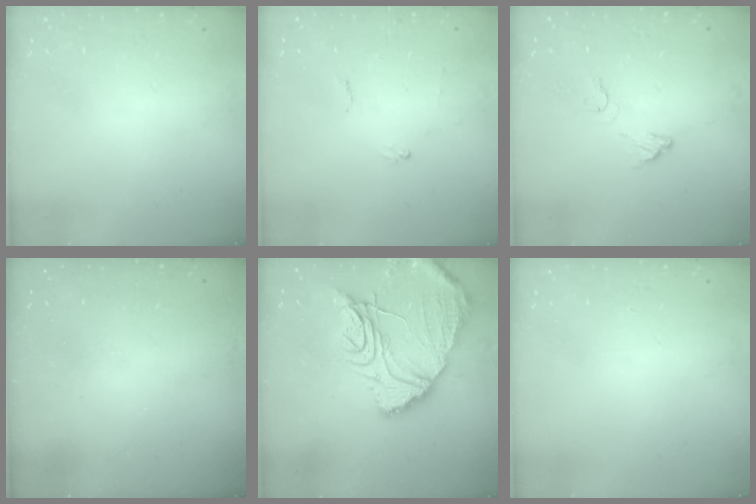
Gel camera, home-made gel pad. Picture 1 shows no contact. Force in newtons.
{"total": 4.9, "press": 4.9, "slide": 0.3}
{"total": 4.7, "press": 4.6, "slide": 0.3}
{"total": 3.2, "press": 3.2, "slide": 0.1}
{"total": 20.2, "press": 20.1, "slide": 2.1}
{"total": 0.0}